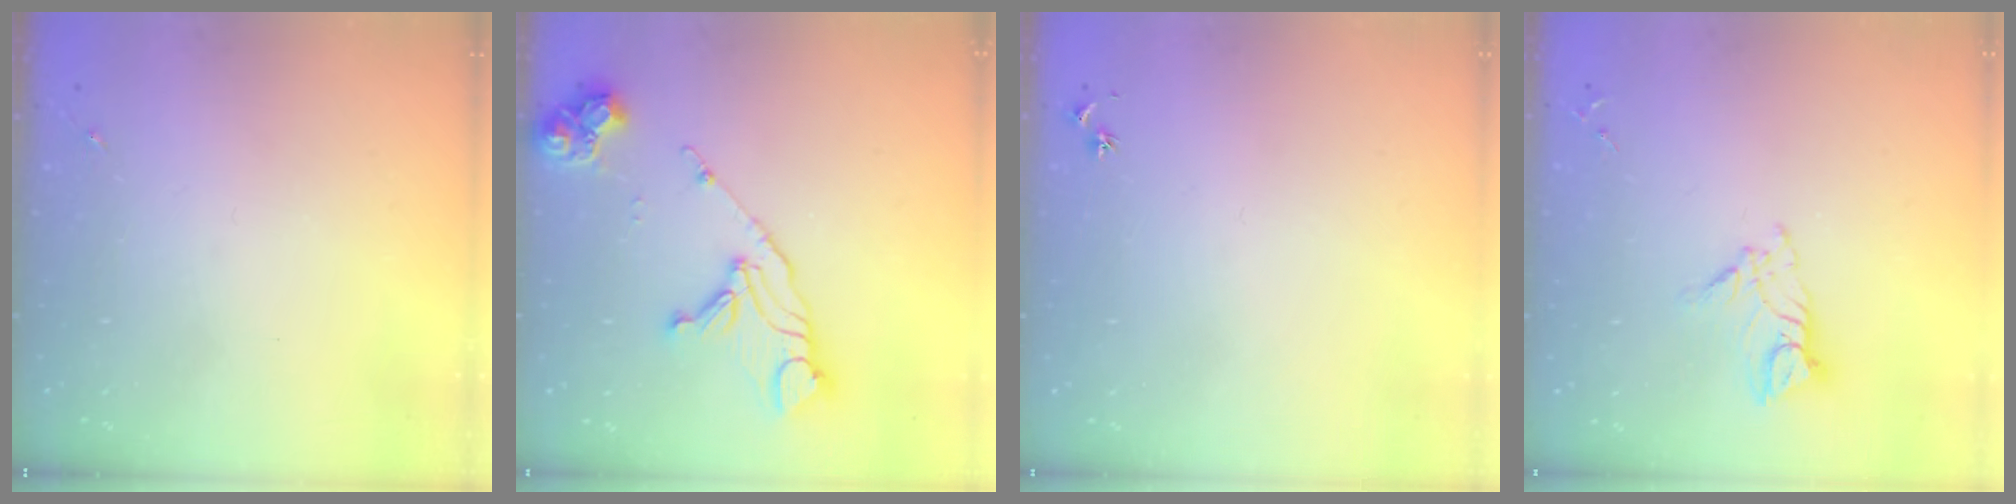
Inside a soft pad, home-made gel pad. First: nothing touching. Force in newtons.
{"total": 14.7, "press": 14.6, "slide": 1.7}
{"total": 3.0, "press": 2.9, "slide": 0.3}
{"total": 9.7, "press": 9.6, "slide": 0.9}